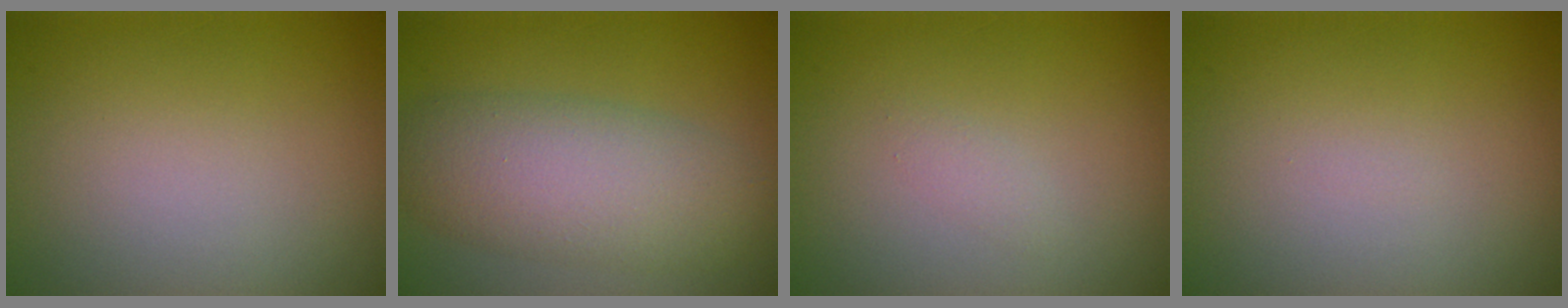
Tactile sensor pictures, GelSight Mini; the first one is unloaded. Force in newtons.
{"total": 6.2, "press": 6.2, "slide": 0.4}
{"total": 0.7, "press": 0.7, "slide": 0.0}
{"total": 0.0}